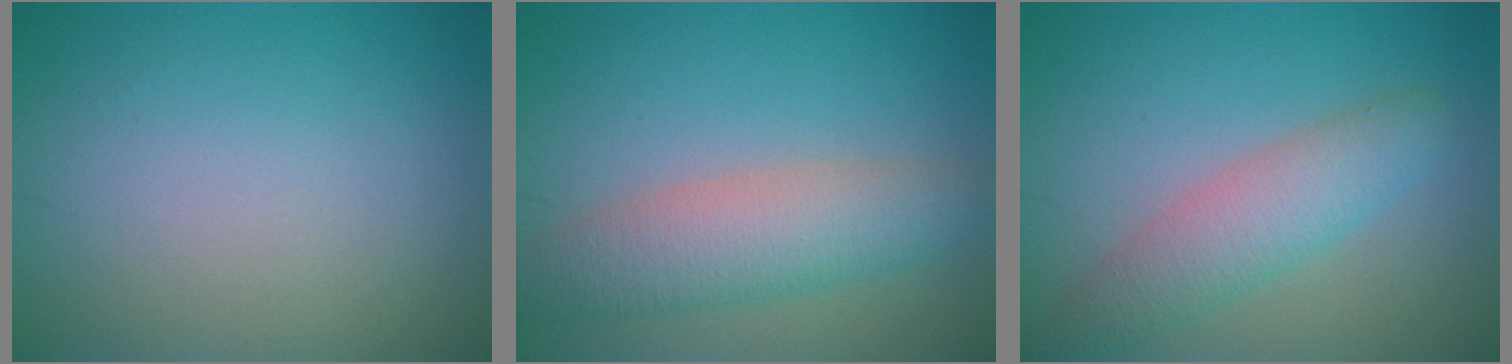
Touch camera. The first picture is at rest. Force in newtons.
{"total": 5.5, "press": 5.5, "slide": 0.3}
{"total": 4.2, "press": 4.2, "slide": 0.4}